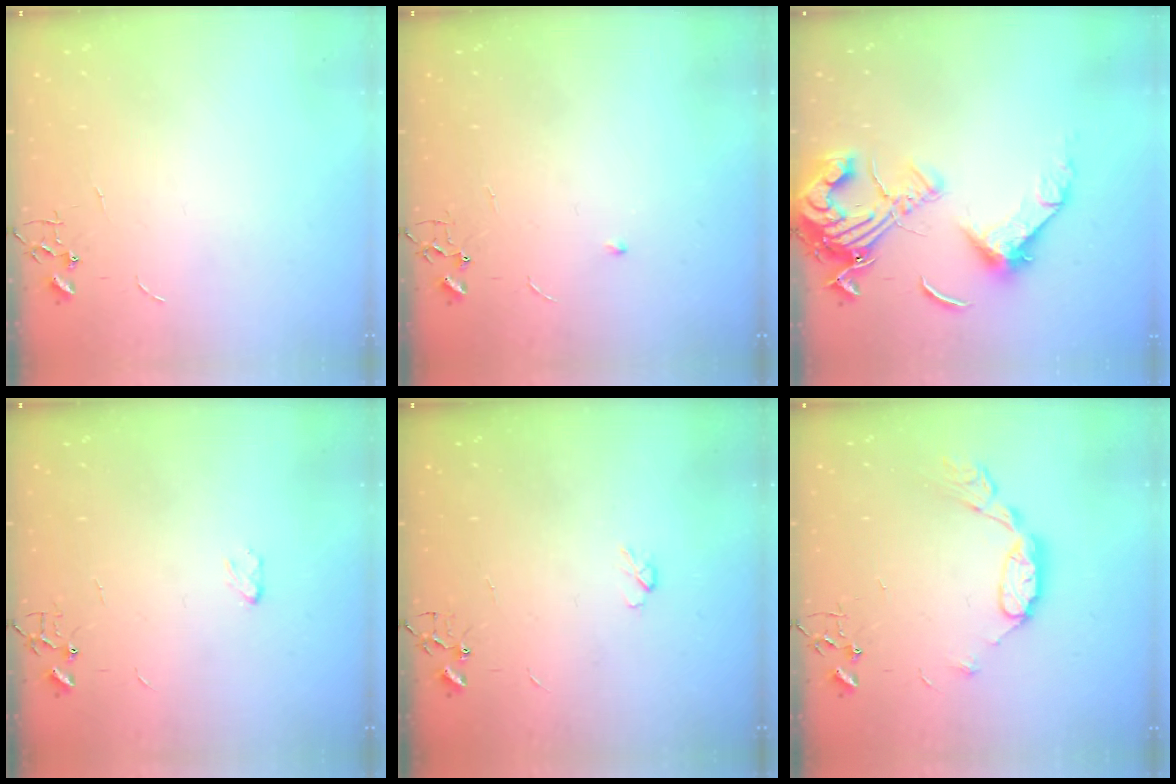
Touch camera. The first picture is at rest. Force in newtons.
{"total": 4.1, "press": 4.0, "slide": 0.6}
{"total": 19.8, "press": 19.7, "slide": 2.1}
{"total": 3.1, "press": 3.0, "slide": 0.5}
{"total": 3.5, "press": 3.5, "slide": 0.7}
{"total": 9.2, "press": 9.2, "slide": 0.2}